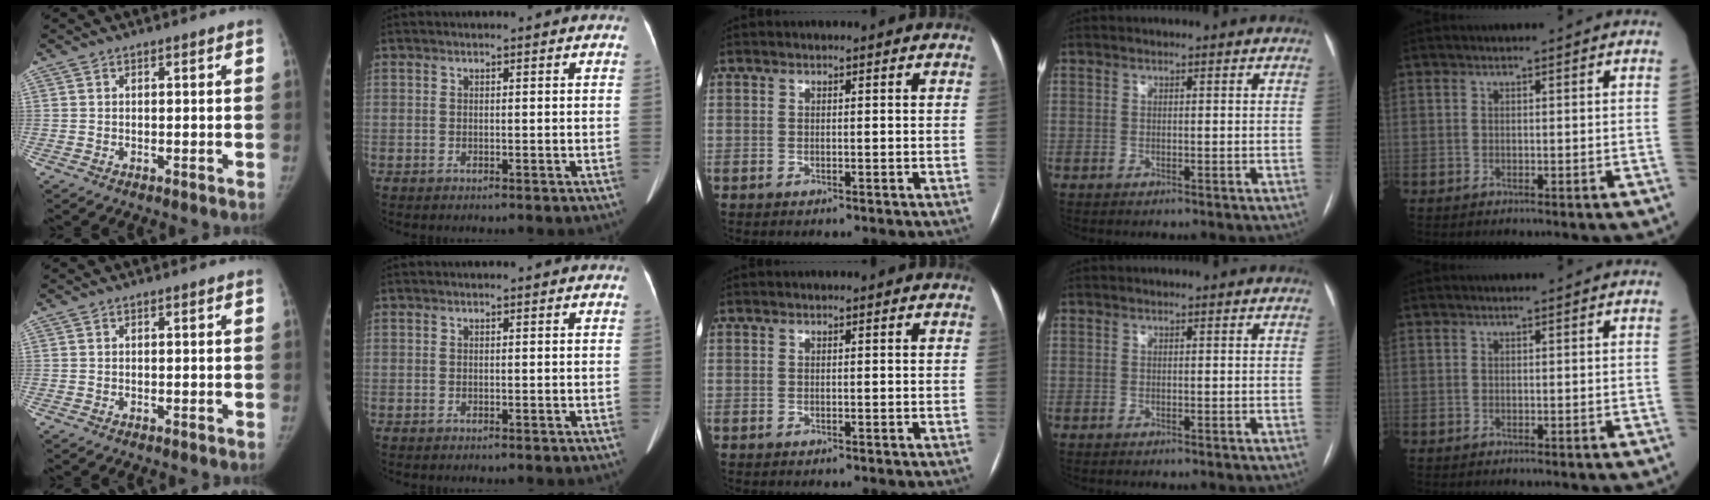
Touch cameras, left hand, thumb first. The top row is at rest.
{}